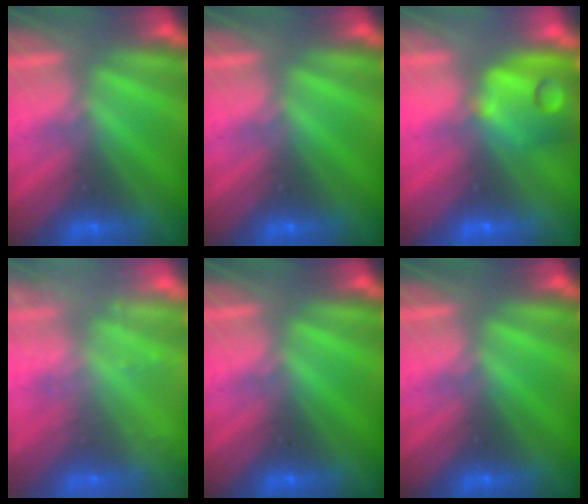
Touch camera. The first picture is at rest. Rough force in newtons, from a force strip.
{"total": 0.0}
{"total": 8.8}
{"total": 2.4}
{"total": 0.0}
{"total": 0.0}